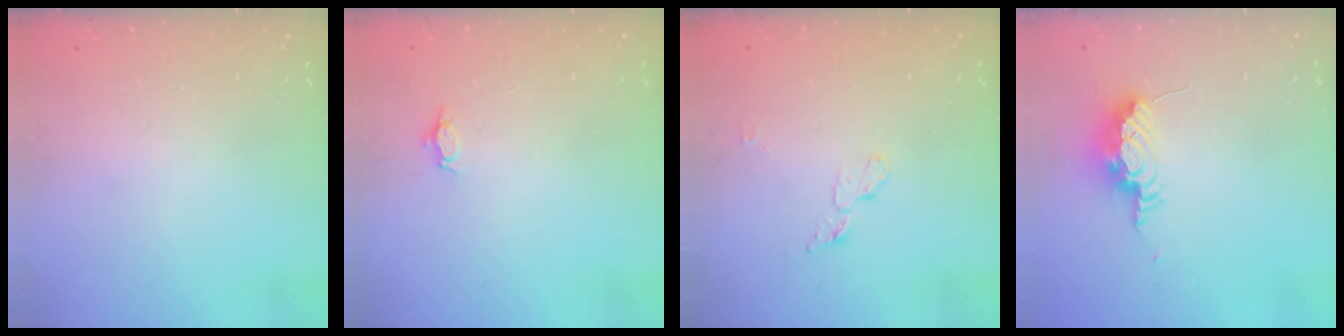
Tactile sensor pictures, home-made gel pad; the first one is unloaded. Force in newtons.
{"total": 3.5, "press": 3.4, "slide": 0.4}
{"total": 4.6, "press": 4.6, "slide": 0.4}
{"total": 9.4, "press": 8.8, "slide": 3.4}